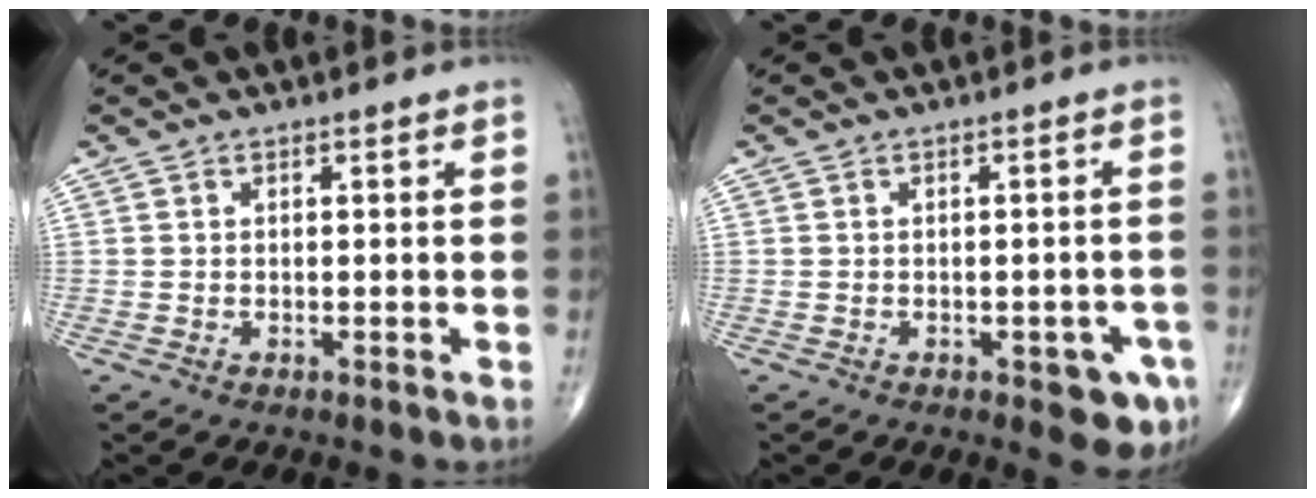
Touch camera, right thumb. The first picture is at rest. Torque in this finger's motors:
{"motor_torque": [1.09, 0.94, 0.47, -0.72, 0.16]}